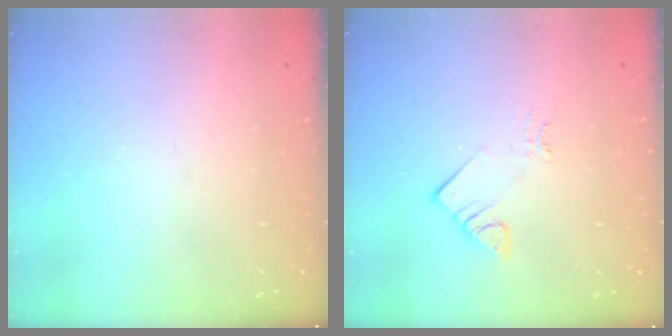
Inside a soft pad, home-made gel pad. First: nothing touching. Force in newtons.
{"total": 3.7, "press": 3.7, "slide": 0.3}